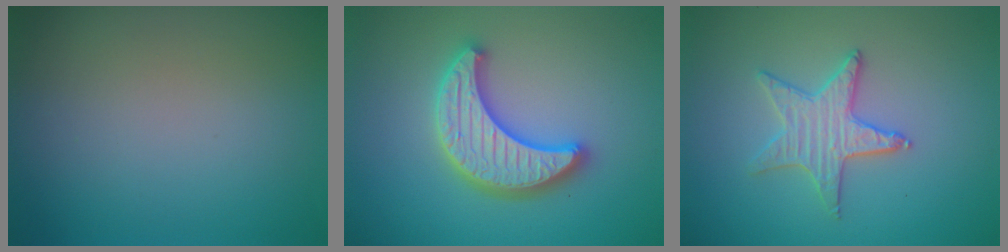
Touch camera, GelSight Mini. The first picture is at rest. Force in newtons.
{"total": 5.4, "press": 5.3, "slide": 0.9}
{"total": 2.4, "press": 2.4, "slide": 0.2}